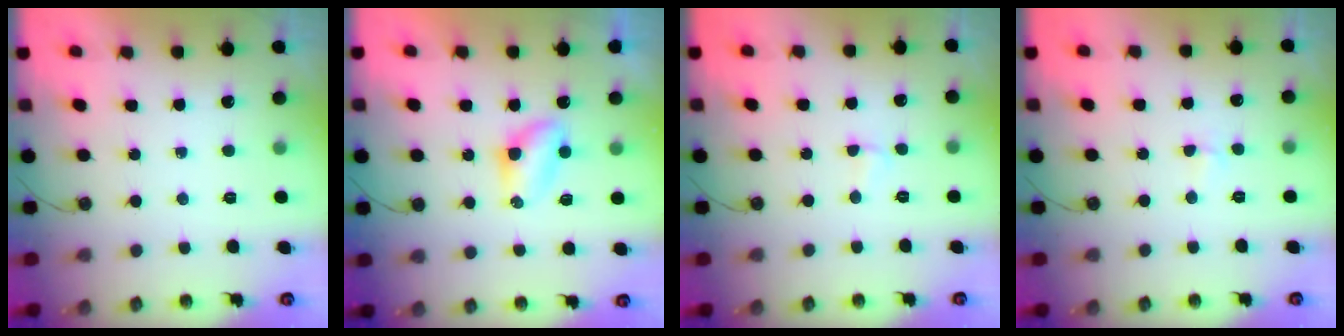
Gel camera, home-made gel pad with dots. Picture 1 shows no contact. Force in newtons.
{"total": 4.9, "press": 4.9, "slide": 0.6}
{"total": 2.1, "press": 2.0, "slide": 0.6}
{"total": 3.5, "press": 3.5, "slide": 0.5}